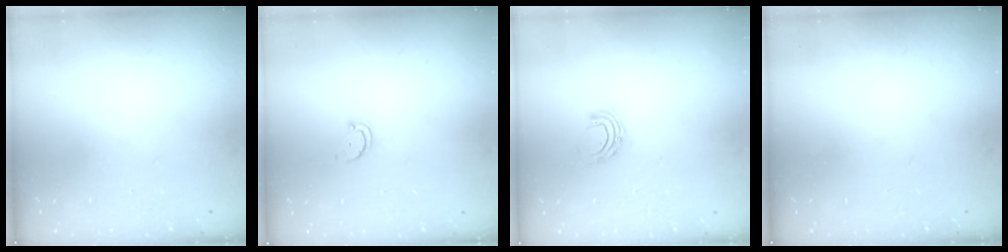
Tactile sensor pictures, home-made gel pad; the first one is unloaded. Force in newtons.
{"total": 2.5, "press": 2.4, "slide": 0.4}
{"total": 7.6, "press": 7.5, "slide": 0.9}
{"total": 0.0}